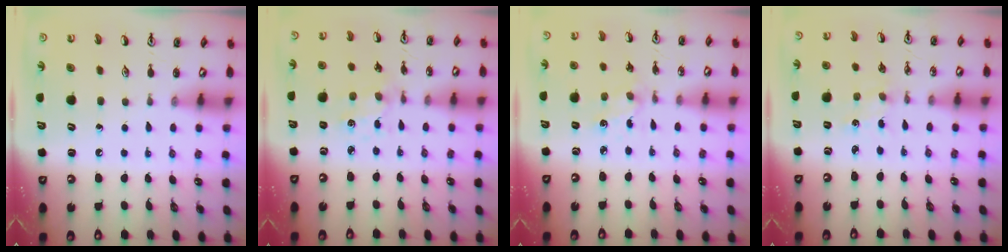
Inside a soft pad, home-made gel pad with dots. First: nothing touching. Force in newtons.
{"total": 1.1, "press": 1.1, "slide": 0.3}
{"total": 1.9, "press": 1.9, "slide": 0.4}
{"total": 0.0}